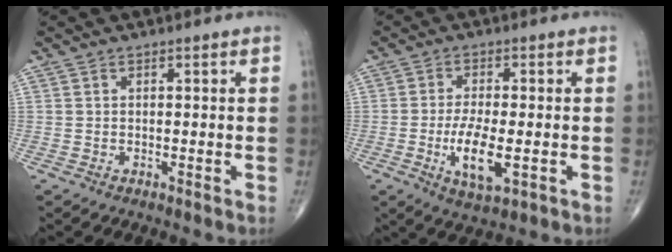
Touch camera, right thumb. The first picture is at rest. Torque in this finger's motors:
{"motor_torque": [2.38, 2.62, 0.80, -0.16, 0.23]}